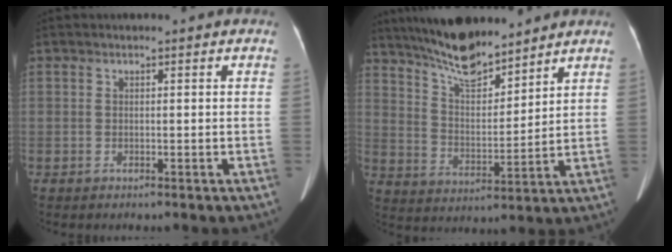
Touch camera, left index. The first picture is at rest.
{"total": 12.4, "force": [10.9, 2.4, 5.5], "torque": [-0.101, 0.001, 0.202]}